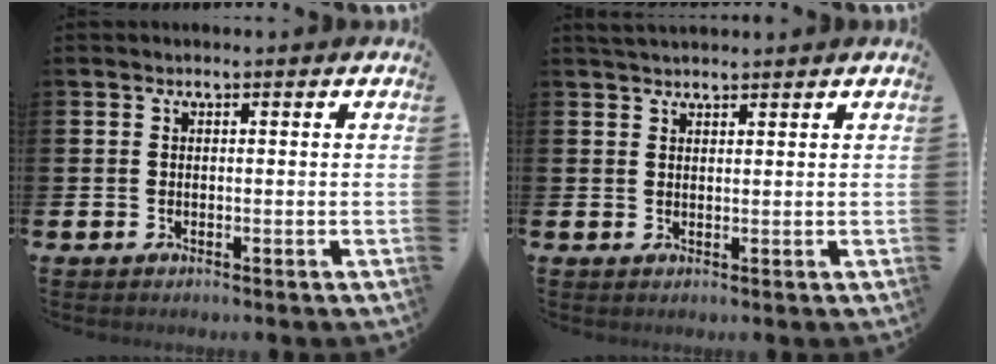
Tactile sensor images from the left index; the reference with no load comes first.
{"total": 2.0, "force": [2.0, 0.4, 0.3], "torque": [0.000, -0.003, 0.034]}